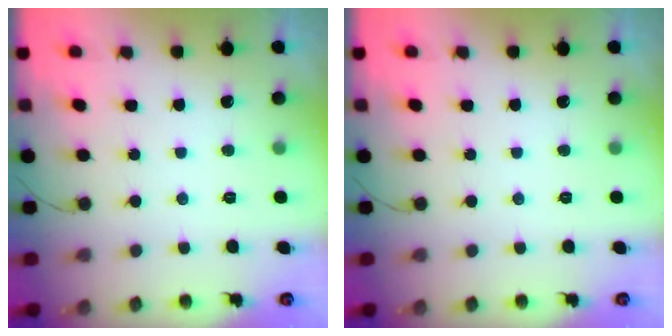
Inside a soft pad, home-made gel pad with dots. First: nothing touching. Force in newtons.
{"total": 0.0}